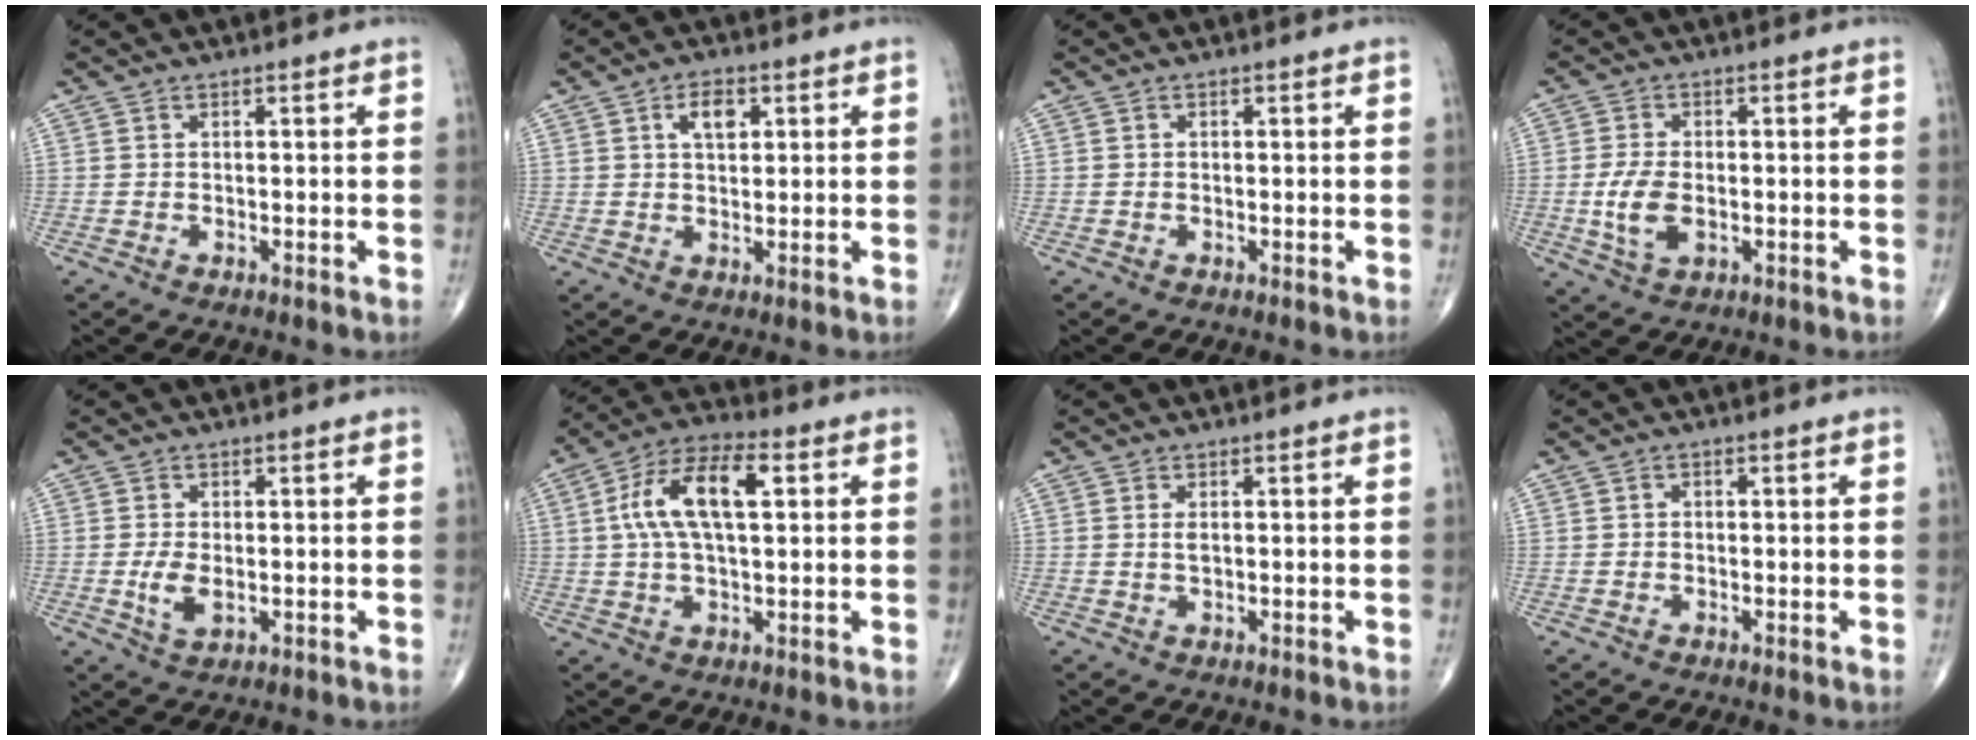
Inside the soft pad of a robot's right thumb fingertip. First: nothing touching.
{"total": 4.6, "force": [1.7, 2.6, 3.4], "torque": [-0.045, -0.002, 0.028]}
{"total": 0.0}
{"total": 6.5, "force": [-1.0, 3.6, 5.3], "torque": [-0.109, -0.004, -0.017]}
{"total": 4.1, "force": [-0.5, 2.1, 3.4], "torque": [-0.070, -0.009, -0.006]}
{"total": 13.2, "force": [2.9, 5.9, 11.5], "torque": [-0.219, 0.024, 0.048]}
{"total": 1.5, "force": [0.3, 0.7, 1.3], "torque": [-0.025, -0.001, 0.008]}
{"total": 0.6, "force": [0.0, 0.5, 0.3], "torque": [0.001, 0.001, -0.003]}